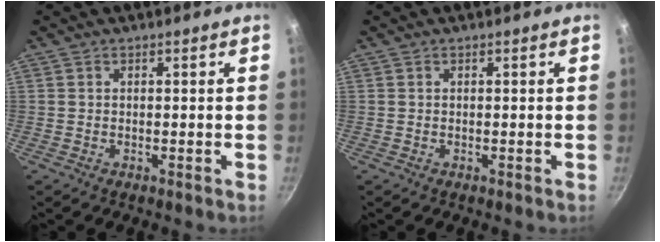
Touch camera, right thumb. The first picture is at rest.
{"total": 0.0}